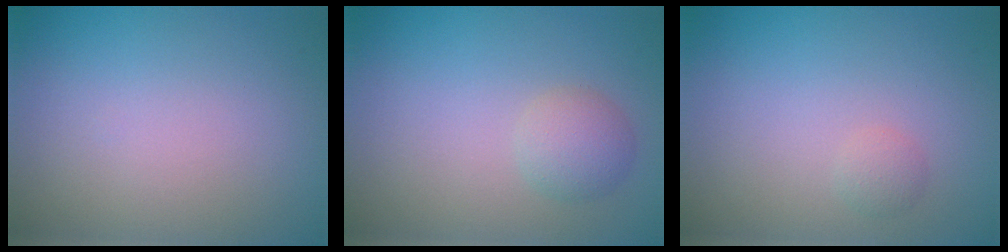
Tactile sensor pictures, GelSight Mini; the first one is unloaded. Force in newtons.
{"total": 2.2, "press": 2.2, "slide": 0.1}
{"total": 0.8, "press": 0.8, "slide": 0.0}